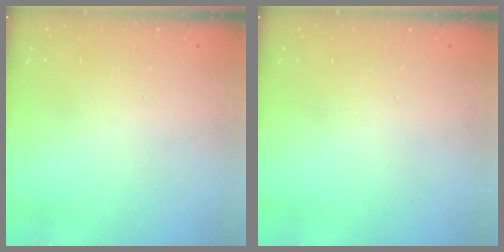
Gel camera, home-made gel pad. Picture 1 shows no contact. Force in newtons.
{"total": 0.0}